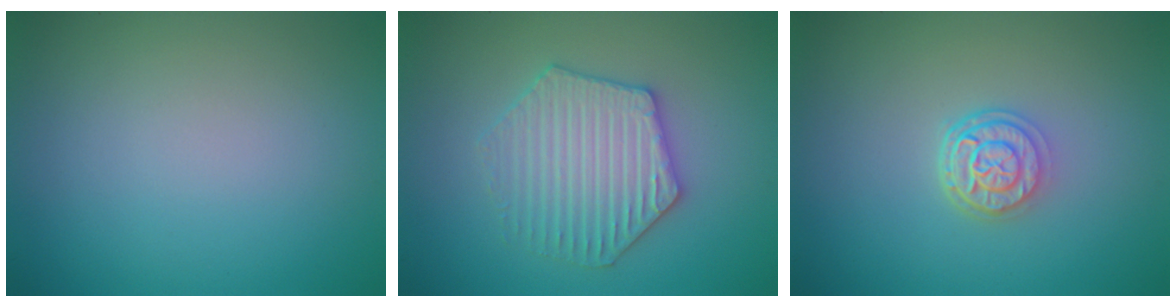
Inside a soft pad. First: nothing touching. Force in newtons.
{"total": 4.1, "press": 4.1, "slide": 0.7}
{"total": 3.1, "press": 2.4, "slide": 1.9}